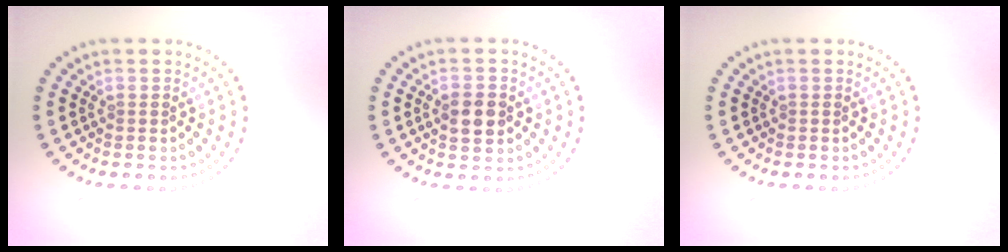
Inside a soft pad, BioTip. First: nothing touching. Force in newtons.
{"total": 3.1, "press": 3.1, "slide": 0.1}
{"total": 0.0}